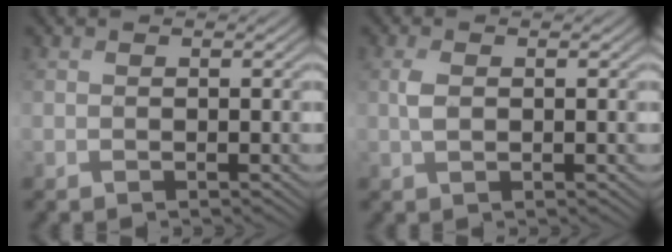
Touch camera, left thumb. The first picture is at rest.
{"total": 1.4, "force": [0.7, 0.4, 1.1], "torque": [-0.027, 0.006, 0.013]}